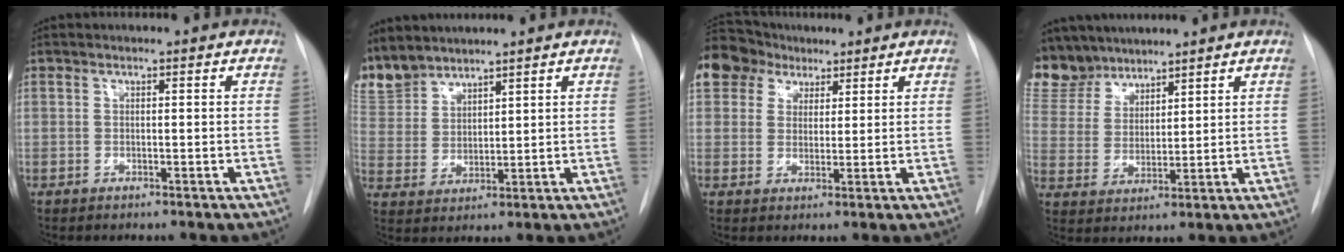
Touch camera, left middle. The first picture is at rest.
{"total": 9.5, "force": [8.7, 3.7, 1.4], "torque": [-0.042, 0.004, 0.190]}
{"total": 11.4, "force": [7.4, 8.2, 2.9], "torque": [-0.079, 0.047, 0.141]}
{"total": 11.2, "force": [10.0, 4.8, 1.5], "torque": [-0.041, 0.011, 0.211]}